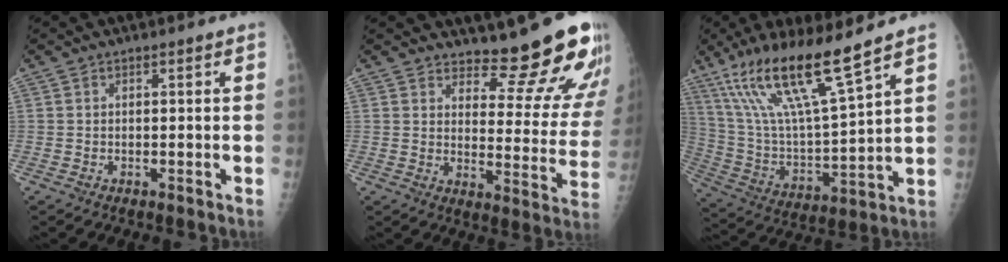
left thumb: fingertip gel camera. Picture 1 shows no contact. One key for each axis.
{"total": 15.5, "fx": 14.2, "fy": 3.3, "fz": 5.1, "tx": -0.023, "ty": -0.150, "tz": 0.171}
{"total": 19.1, "fx": 12.6, "fy": 2.2, "fz": 14.1, "tx": -0.258, "ty": -0.059, "tz": 0.243}